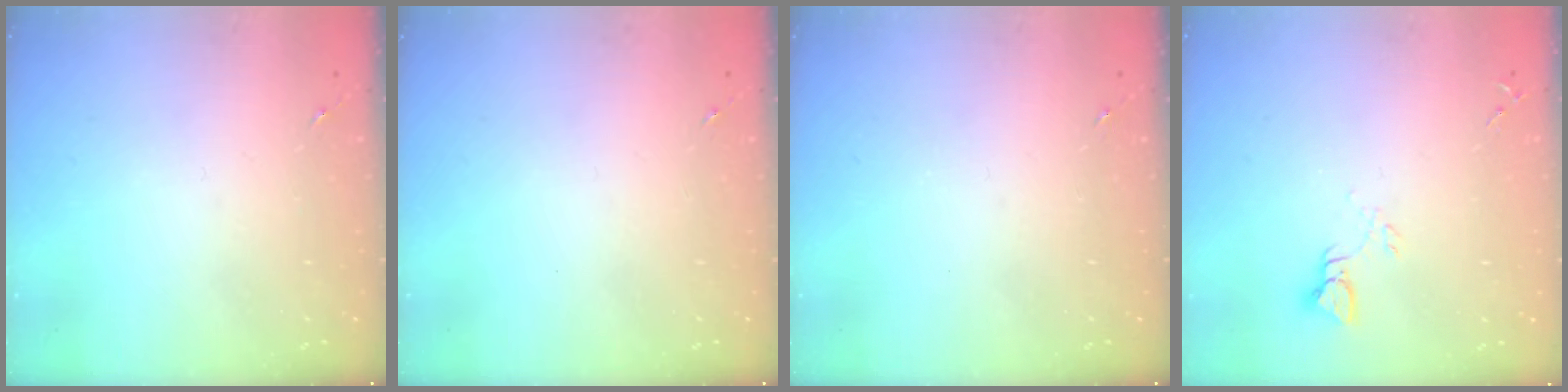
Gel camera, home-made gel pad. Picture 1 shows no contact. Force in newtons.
{"total": 0.0}
{"total": 0.0}
{"total": 3.5, "press": 3.4, "slide": 0.3}